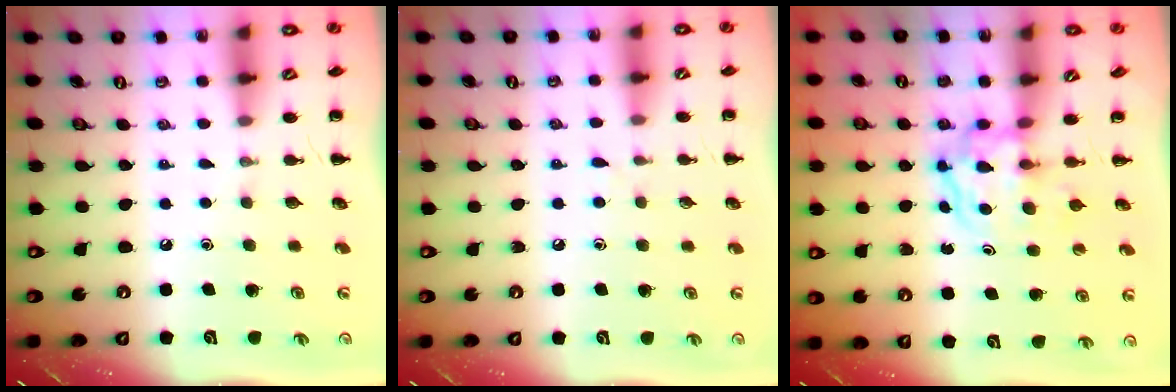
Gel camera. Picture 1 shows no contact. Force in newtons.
{"total": 3.0, "press": 2.6, "slide": 1.5}
{"total": 3.9, "press": 3.8, "slide": 0.5}